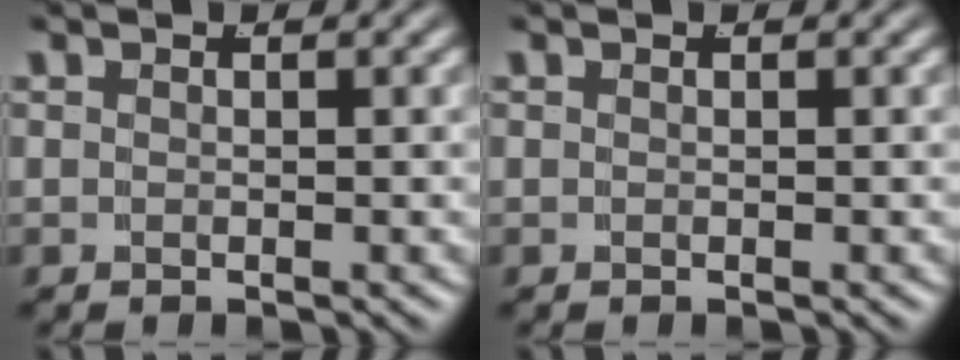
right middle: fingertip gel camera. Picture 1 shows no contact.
{"total": 0.0}